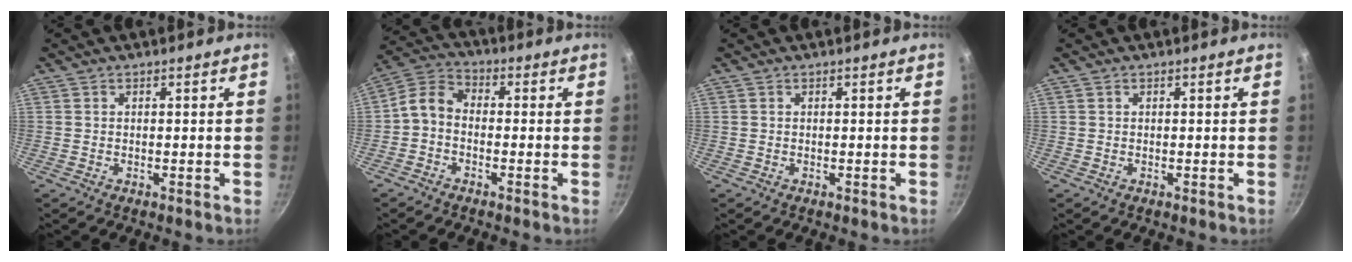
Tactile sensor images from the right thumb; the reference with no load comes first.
{"total": 6.5, "force": [-1.2, 4.6, 4.4], "torque": [-0.076, 0.028, -0.040]}
{"total": 0.0}
{"total": 0.0}